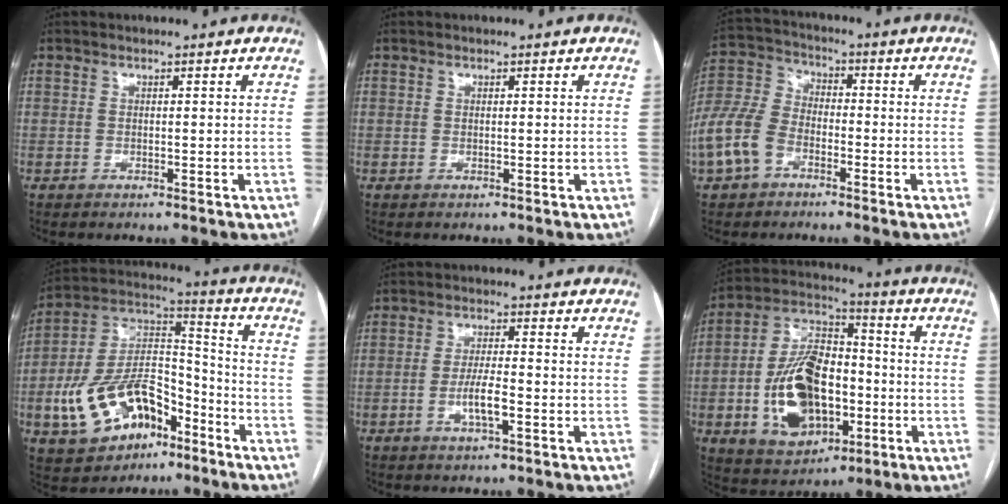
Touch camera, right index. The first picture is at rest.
{"total": 0.0}
{"total": 9.6, "force": [-4.4, 6.1, 5.9], "torque": [-0.161, 0.016, -0.091]}
{"total": 17.5, "force": [-7.9, 9.5, 12.4], "torque": [-0.249, 0.028, -0.131]}
{"total": 4.7, "force": [-1.7, 0.8, 4.3], "torque": [-0.085, 0.000, -0.030]}
{"total": 17.1, "force": [-3.8, 9.7, 13.5], "torque": [-0.273, 0.016, -0.055]}